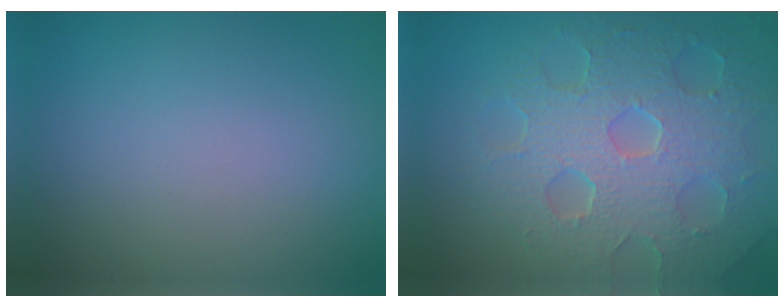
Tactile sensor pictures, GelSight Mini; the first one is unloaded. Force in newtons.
{"total": 8.6, "press": 6.1, "slide": 6.1}